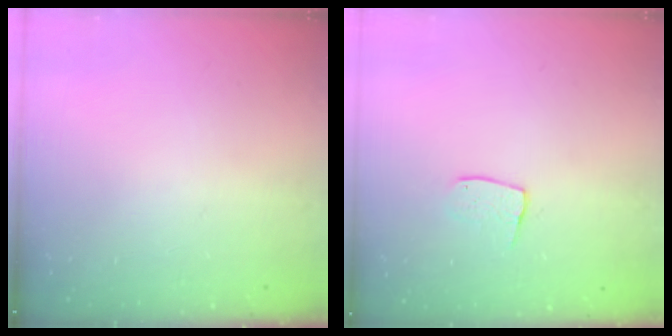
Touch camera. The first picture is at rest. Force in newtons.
{"total": 6.1, "press": 6.1, "slide": 0.3}